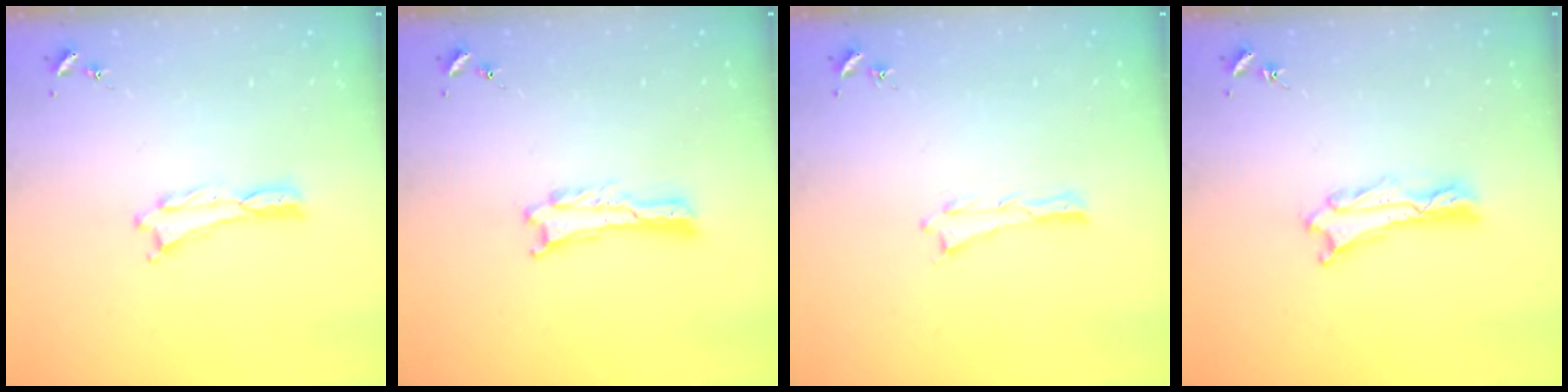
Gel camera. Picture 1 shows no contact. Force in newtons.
{"total": 0.0}
{"total": 0.0}
{"total": 1.2, "press": 1.2, "slide": 0.2}